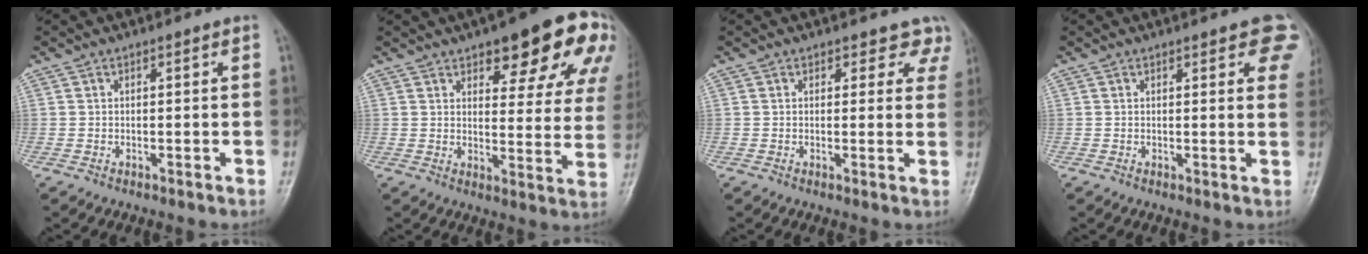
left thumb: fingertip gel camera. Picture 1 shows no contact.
{"total": 18.8, "force": [10.6, 6.8, 14.0], "torque": [-0.134, -0.035, 0.130]}
{"total": 4.4, "force": [3.6, 2.6, 0.4], "torque": [0.037, -0.017, 0.020]}
{"total": 7.2, "force": [3.6, 2.6, 5.7], "torque": [-0.036, -0.006, 0.035]}